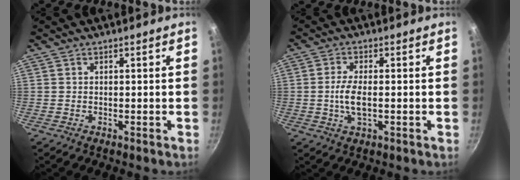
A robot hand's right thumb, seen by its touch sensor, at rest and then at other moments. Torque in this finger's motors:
{"motor_torque": [-0.23, 0.53, 0.72, -0.02, 0.03]}